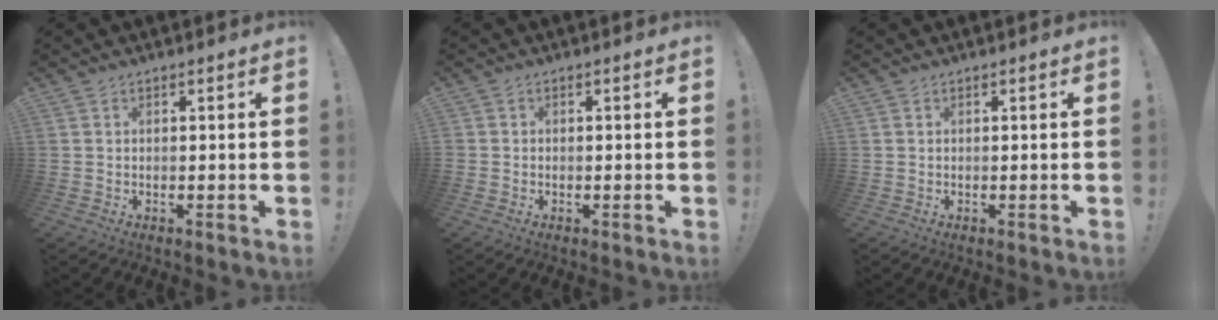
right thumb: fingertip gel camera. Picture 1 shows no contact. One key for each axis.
{"total": 1.1, "fx": -0.4, "fy": 1.0, "fz": 0.1, "tx": -0.004, "ty": 0.004, "tz": -0.008}
{"total": 0.0}